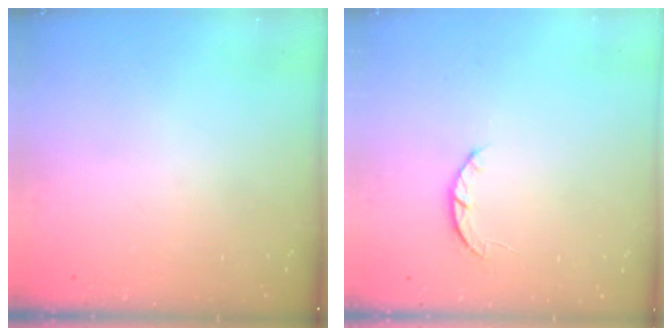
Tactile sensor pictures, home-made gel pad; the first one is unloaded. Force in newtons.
{"total": 2.6, "press": 2.5, "slide": 0.4}